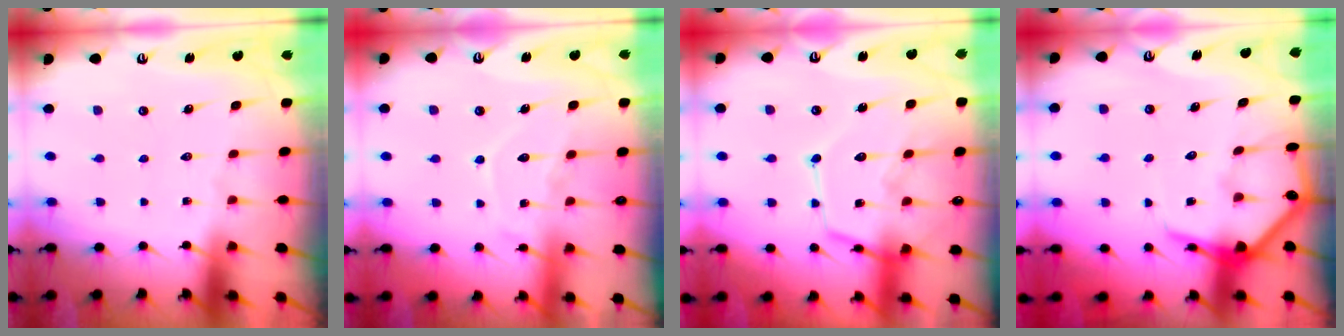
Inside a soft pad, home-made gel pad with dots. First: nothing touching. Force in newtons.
{"total": 9.4, "press": 9.4, "slide": 0.9}
{"total": 13.8, "press": 13.7, "slide": 1.4}
{"total": 6.6, "press": 6.5, "slide": 0.7}